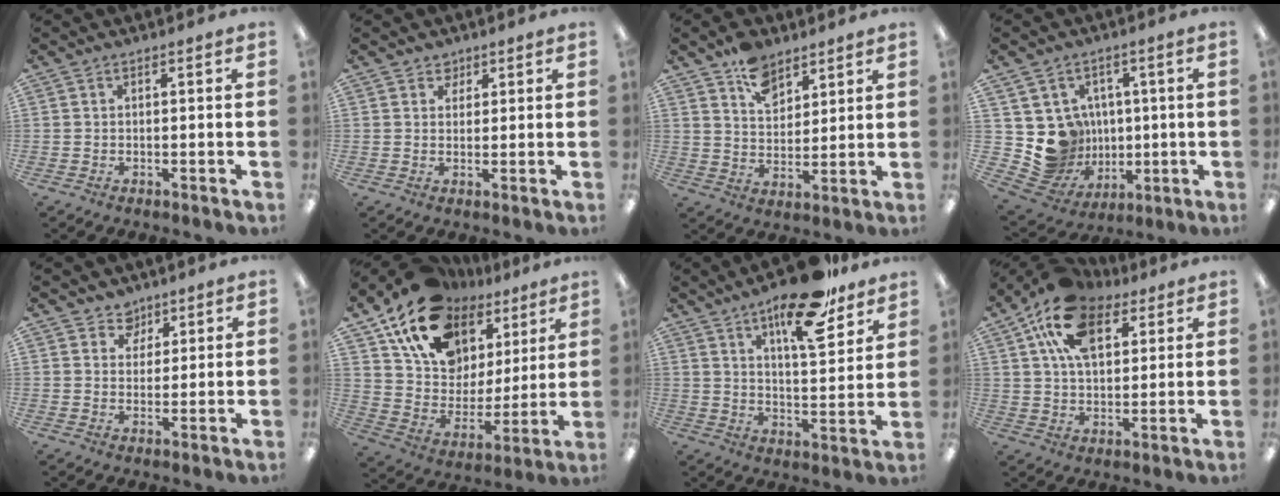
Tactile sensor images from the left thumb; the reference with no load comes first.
{"total": 3.0, "force": [2.1, 2.1, 0.2], "torque": [0.006, -0.007, 0.037]}
{"total": 9.2, "force": [6.4, 5.5, 3.5], "torque": [-0.053, -0.032, 0.118]}
{"total": 11.5, "force": [0.7, 11.2, 2.3], "torque": [-0.071, -0.016, 0.030]}
{"total": 3.6, "force": [2.6, 2.5, 0.3], "torque": [0.001, -0.008, 0.047]}
{"total": 17.6, "force": [12.4, 10.7, 6.4], "torque": [-0.130, -0.081, 0.226]}
{"total": 17.6, "force": [12.3, 5.8, 11.2], "torque": [-0.168, -0.068, 0.200]}
{"total": 16.6, "force": [8.9, 9.5, 10.3], "torque": [-0.194, -0.011, 0.164]}